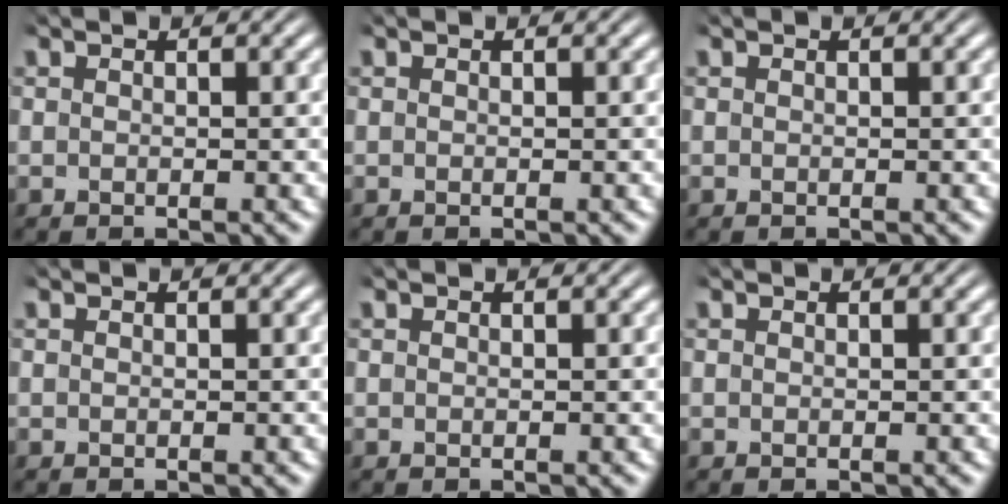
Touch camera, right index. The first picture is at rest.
{"total": 0.0}
{"total": 0.0}
{"total": 0.0}
{"total": 0.0}
{"total": 0.0}